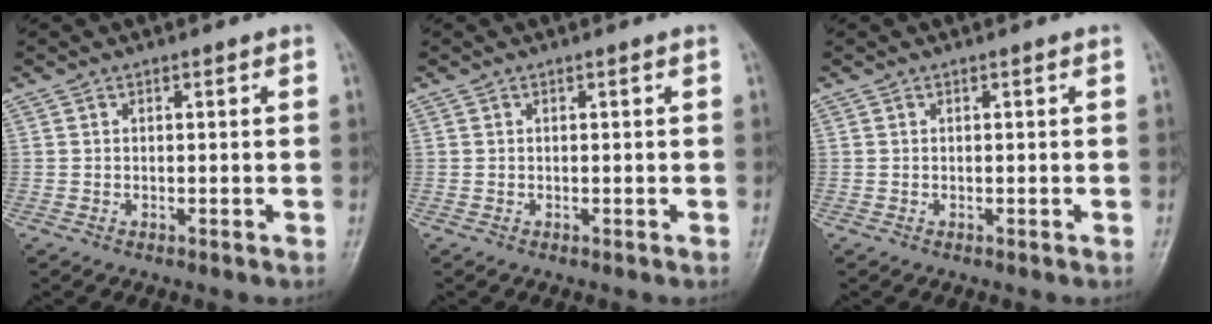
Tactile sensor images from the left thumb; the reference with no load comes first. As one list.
[{"total": 0.0}, {"total": 0.0}]